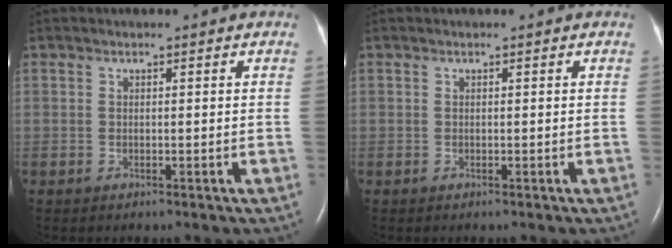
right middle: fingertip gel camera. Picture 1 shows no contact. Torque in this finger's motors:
{"motor_torque": [-0.01, 0.02, 0.00, 0.00]}